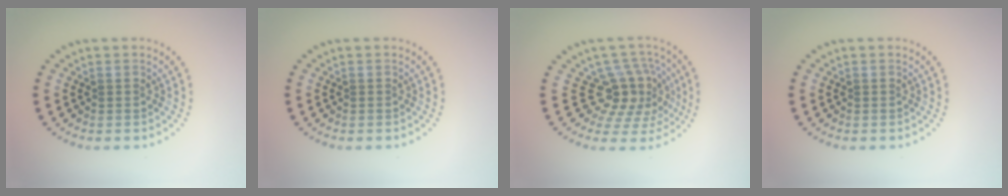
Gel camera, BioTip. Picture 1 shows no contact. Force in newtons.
{"total": 0.0}
{"total": 4.4, "press": 3.3, "slide": 2.9}
{"total": 0.0}